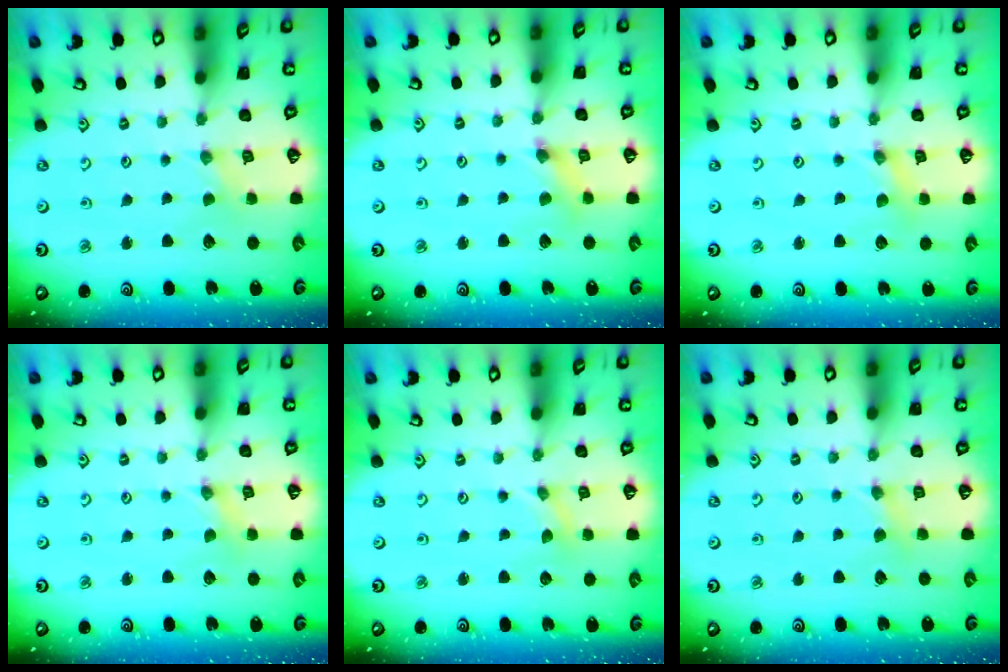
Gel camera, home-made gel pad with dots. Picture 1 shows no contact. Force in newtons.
{"total": 2.4, "press": 2.4, "slide": 0.4}
{"total": 1.4, "press": 1.4, "slide": 0.2}
{"total": 0.0}
{"total": 0.0}
{"total": 3.6, "press": 3.6, "slide": 0.5}